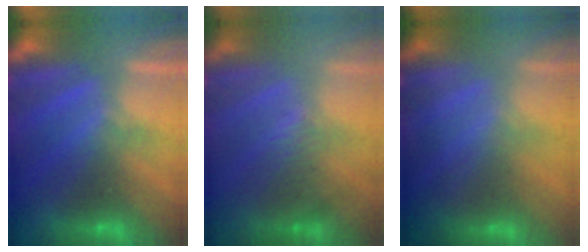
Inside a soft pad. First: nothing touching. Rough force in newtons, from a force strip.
{"total": 2.5}
{"total": 1.5}